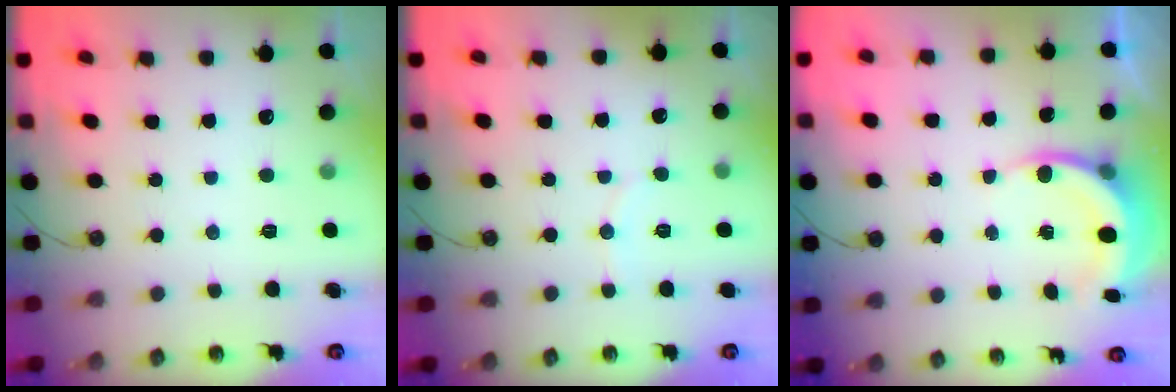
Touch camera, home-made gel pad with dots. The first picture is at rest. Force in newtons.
{"total": 3.3, "press": 3.3, "slide": 0.4}
{"total": 5.7, "press": 5.6, "slide": 1.2}